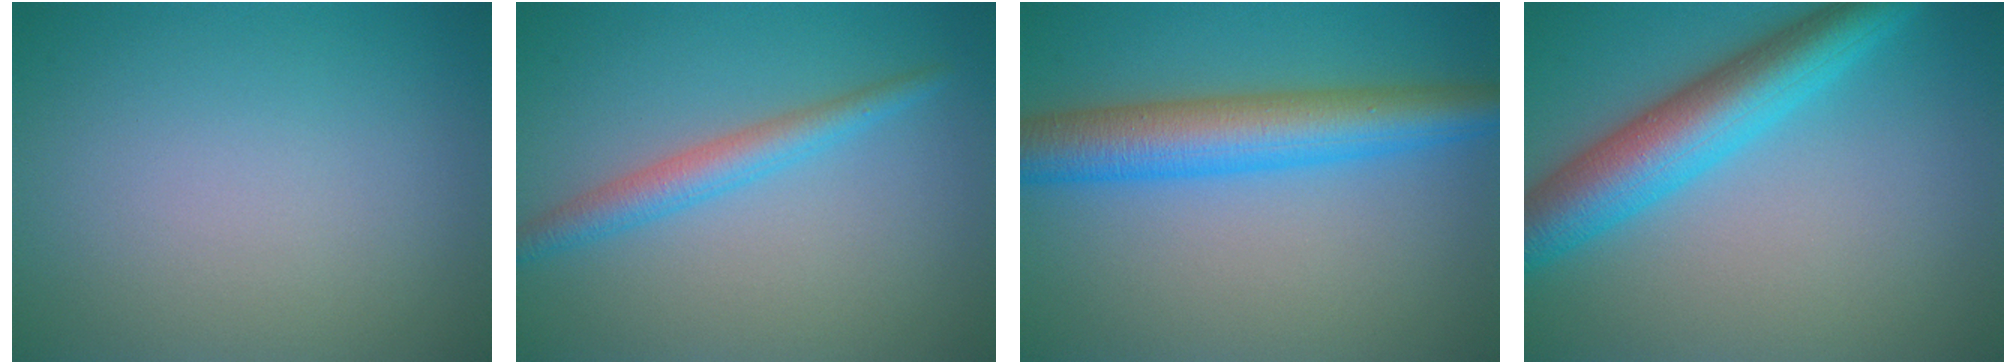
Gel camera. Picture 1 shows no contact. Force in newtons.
{"total": 2.7, "press": 2.7, "slide": 0.1}
{"total": 7.1, "press": 7.1, "slide": 0.1}
{"total": 7.2, "press": 7.2, "slide": 0.2}